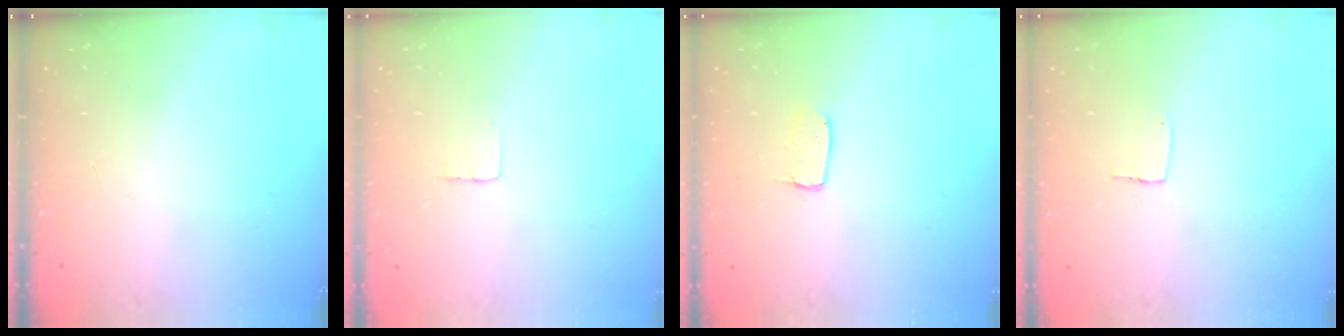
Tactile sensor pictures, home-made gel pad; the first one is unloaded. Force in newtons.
{"total": 2.3, "press": 2.3, "slide": 0.1}
{"total": 3.9, "press": 3.9, "slide": 0.3}
{"total": 3.8, "press": 3.8, "slide": 0.1}